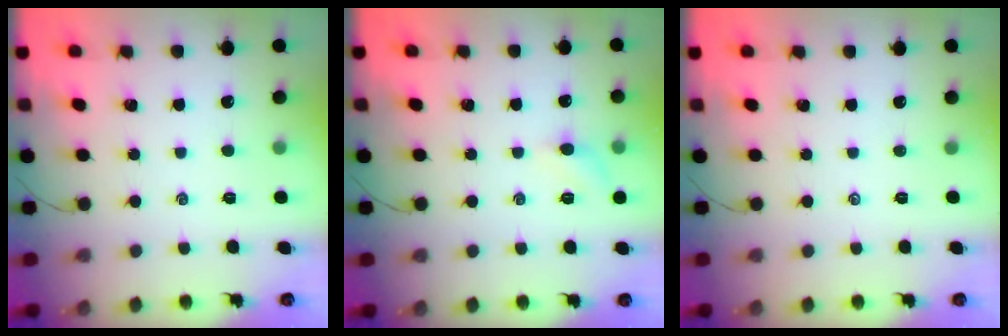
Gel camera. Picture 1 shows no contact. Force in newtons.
{"total": 5.1, "press": 4.9, "slide": 1.4}
{"total": 0.0}